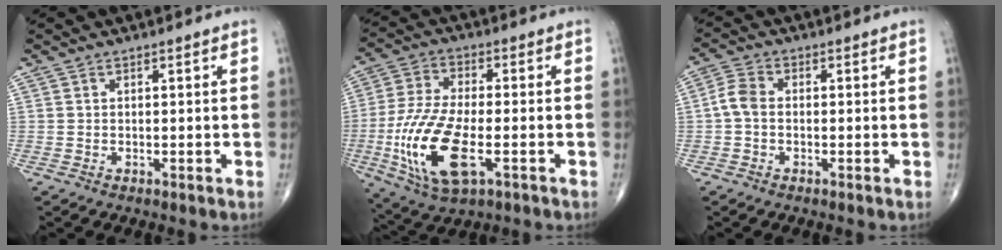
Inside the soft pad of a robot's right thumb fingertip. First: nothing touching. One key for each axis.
{"total": 16.5, "fx": -4.6, "fy": 6.8, "fz": 14.3, "tx": -0.308, "ty": 0.003, "tz": -0.077}
{"total": 3.9, "fx": -0.5, "fy": 2.6, "fz": 2.9, "tx": -0.060, "ty": 0.011, "tz": -0.019}